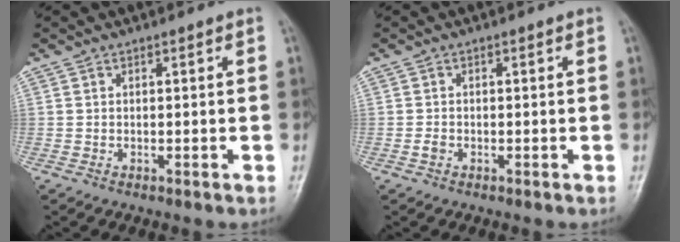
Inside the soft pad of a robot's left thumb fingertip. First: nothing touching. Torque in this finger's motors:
{"motor_torque": [-0.35, 0.13, 0.24, 0.10, -0.01]}